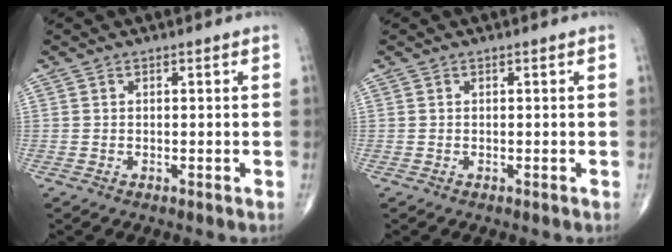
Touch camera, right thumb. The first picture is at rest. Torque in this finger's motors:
{"motor_torque": [0.16, -0.10, 0.14, 0.07, 0.03]}